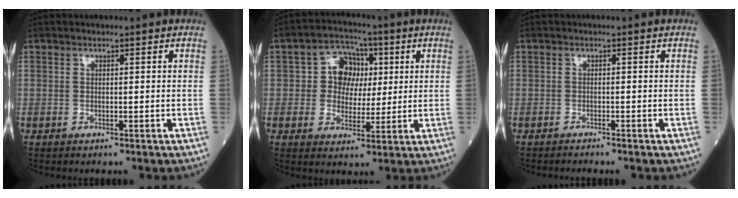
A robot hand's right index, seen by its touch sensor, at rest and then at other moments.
{"total": 7.1, "force": [1.3, 5.9, 3.7], "torque": [-0.063, 0.023, 0.024]}
{"total": 1.0, "force": [-0.9, -0.4, 0.2], "torque": [-0.003, 0.001, -0.012]}